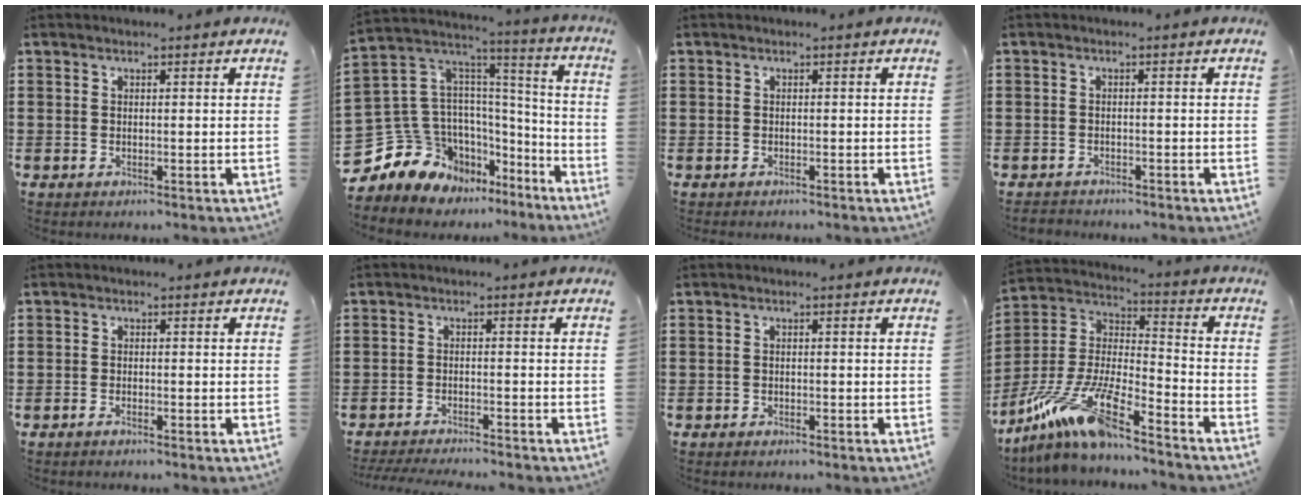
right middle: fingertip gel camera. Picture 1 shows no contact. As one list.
[{"total": 11.5, "force": [-7.0, 8.9, 1.6], "torque": [-0.088, -0.013, -0.118]}, {"total": 0.6, "force": [-0.4, 0.4, -0.1], "torque": [0.003, 0.005, -0.011]}, {"total": 1.1, "force": [-1.0, 0.3, 0.0], "torque": [-0.003, 0.001, -0.023]}, {"total": 0.6, "force": [-0.5, -0.1, 0.2], "torque": [-0.008, -0.003, -0.009]}, {"total": 2.7, "force": [-2.7, -0.1, 0.5], "torque": [-0.009, -0.001, -0.055]}, {"total": 0.7, "force": [-0.6, 0.4, 0.1], "torque": [-0.002, 0.002, -0.014]}, {"total": 13.4, "force": [-10.2, 1.5, 8.4], "torque": [-0.190, 0.002, -0.205]}]